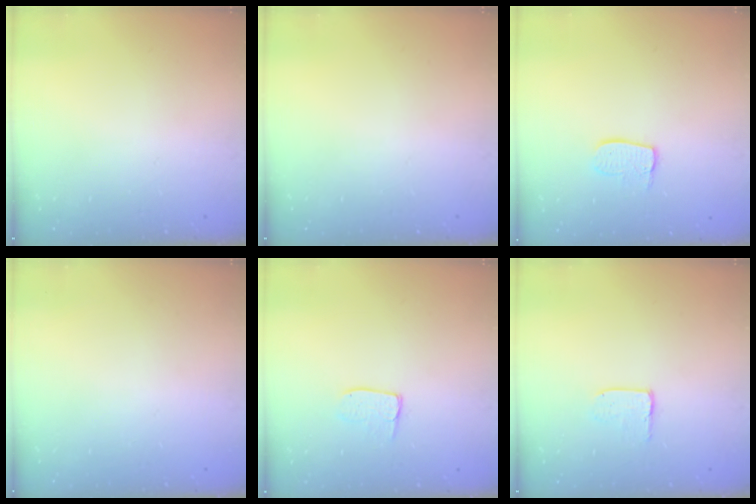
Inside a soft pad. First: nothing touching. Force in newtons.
{"total": 0.0}
{"total": 7.6, "press": 7.6, "slide": 0.2}
{"total": 0.0}
{"total": 5.3, "press": 5.3, "slide": 0.4}
{"total": 3.9, "press": 3.9, "slide": 0.1}